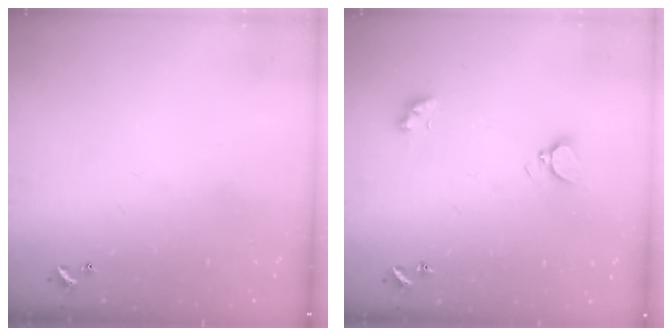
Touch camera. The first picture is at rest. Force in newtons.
{"total": 3.6, "press": 3.5, "slide": 0.7}